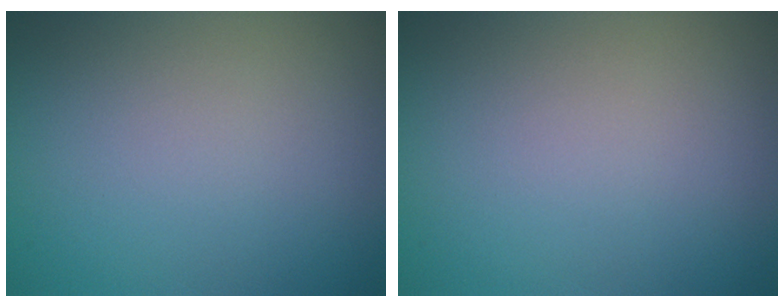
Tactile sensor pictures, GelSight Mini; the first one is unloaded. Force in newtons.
{"total": 0.0}